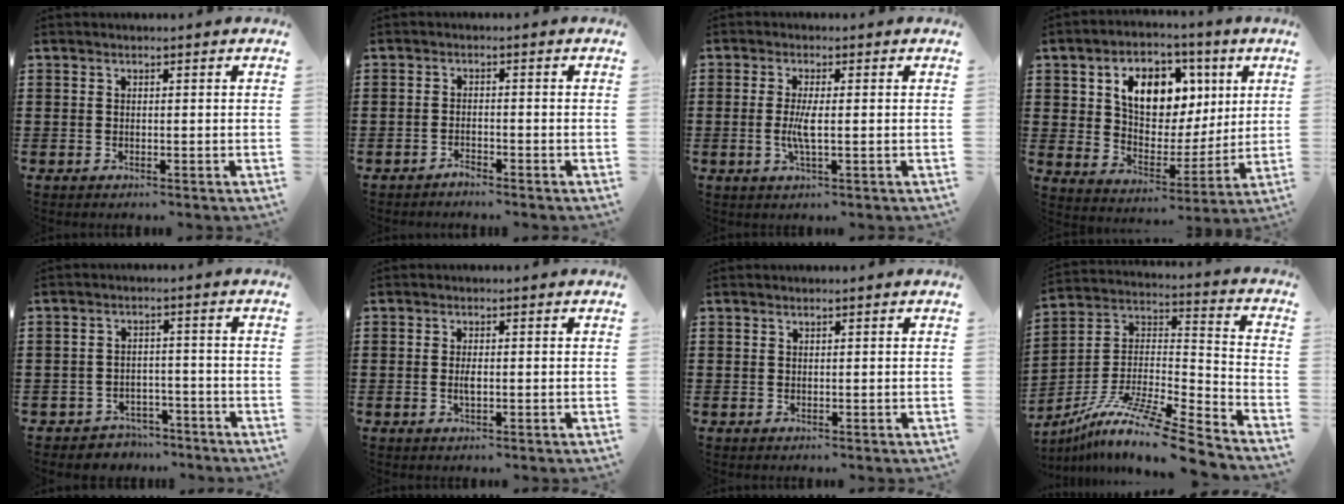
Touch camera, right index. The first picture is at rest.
{"total": 1.5, "force": [-1.5, 0.2, 0.2], "torque": [-0.010, 0.002, -0.030]}
{"total": 3.6, "force": [-0.4, 0.6, 3.6], "torque": [-0.077, -0.007, -0.012]}
{"total": 10.0, "force": [4.3, 6.7, 6.0], "torque": [-0.119, 0.000, 0.073]}
{"total": 3.0, "force": [-2.7, 1.2, -0.1], "torque": [-0.008, 0.003, -0.058]}
{"total": 1.8, "force": [-0.1, 0.6, 1.7], "torque": [-0.039, -0.002, -0.005]}
{"total": 0.0}
{"total": 12.1, "force": [-9.7, 0.6, 7.1], "torque": [-0.129, 0.006, -0.187]}